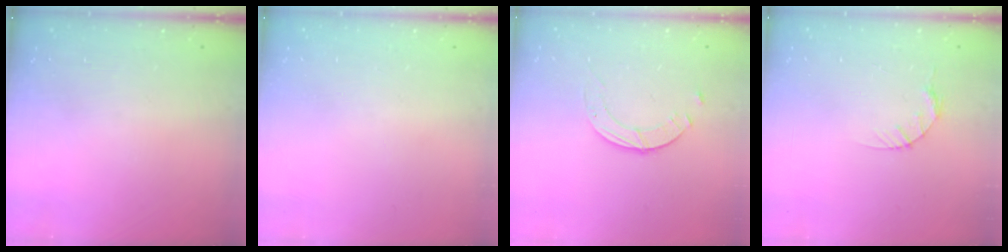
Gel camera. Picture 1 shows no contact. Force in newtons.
{"total": 0.0}
{"total": 2.3, "press": 2.3, "slide": 0.3}
{"total": 3.9, "press": 3.8, "slide": 0.5}